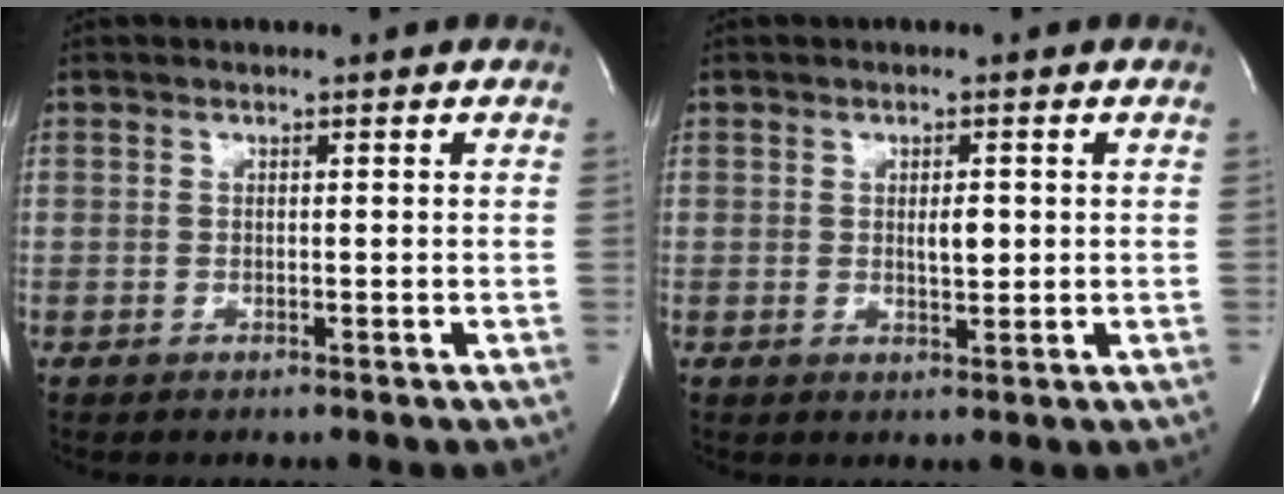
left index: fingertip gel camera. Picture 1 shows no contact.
{"total": 2.2, "force": [0.4, 0.7, 2.0], "torque": [-0.033, -0.004, 0.009]}